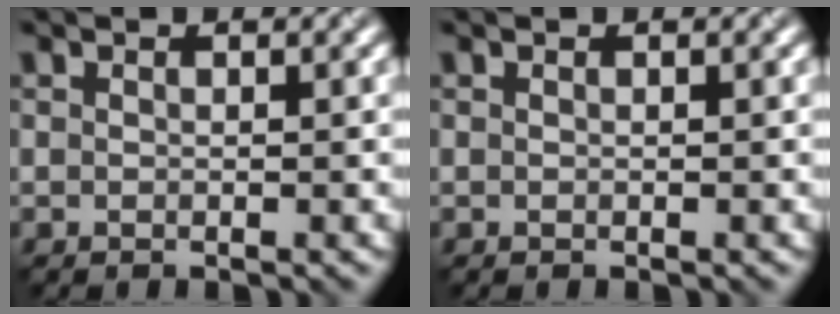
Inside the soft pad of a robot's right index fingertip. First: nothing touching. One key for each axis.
{"total": 0.0}